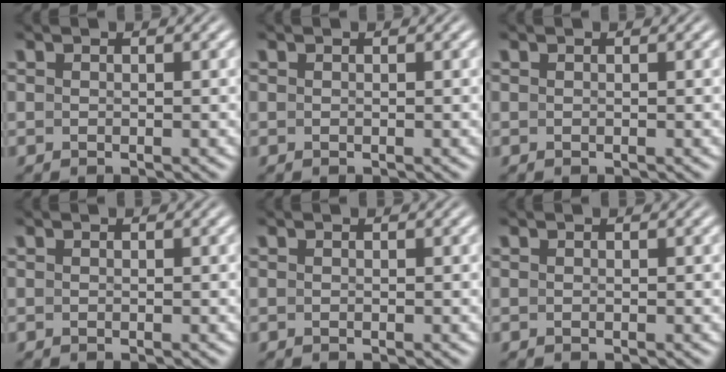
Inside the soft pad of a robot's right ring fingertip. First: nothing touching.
{"total": 0.0}
{"total": 0.0}
{"total": 0.7, "force": [0.3, -0.7, 0.0], "torque": [0.005, -0.001, 0.011]}
{"total": 0.0}
{"total": 0.0}